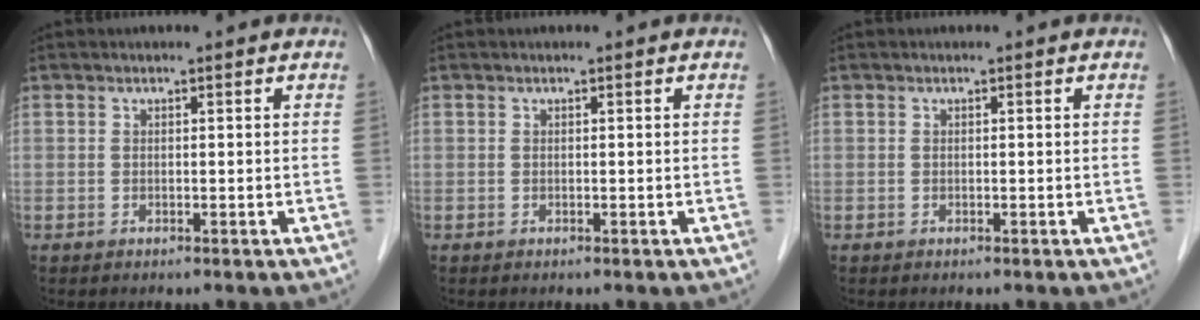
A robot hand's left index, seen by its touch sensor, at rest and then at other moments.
{"total": 0.0}
{"total": 0.0}